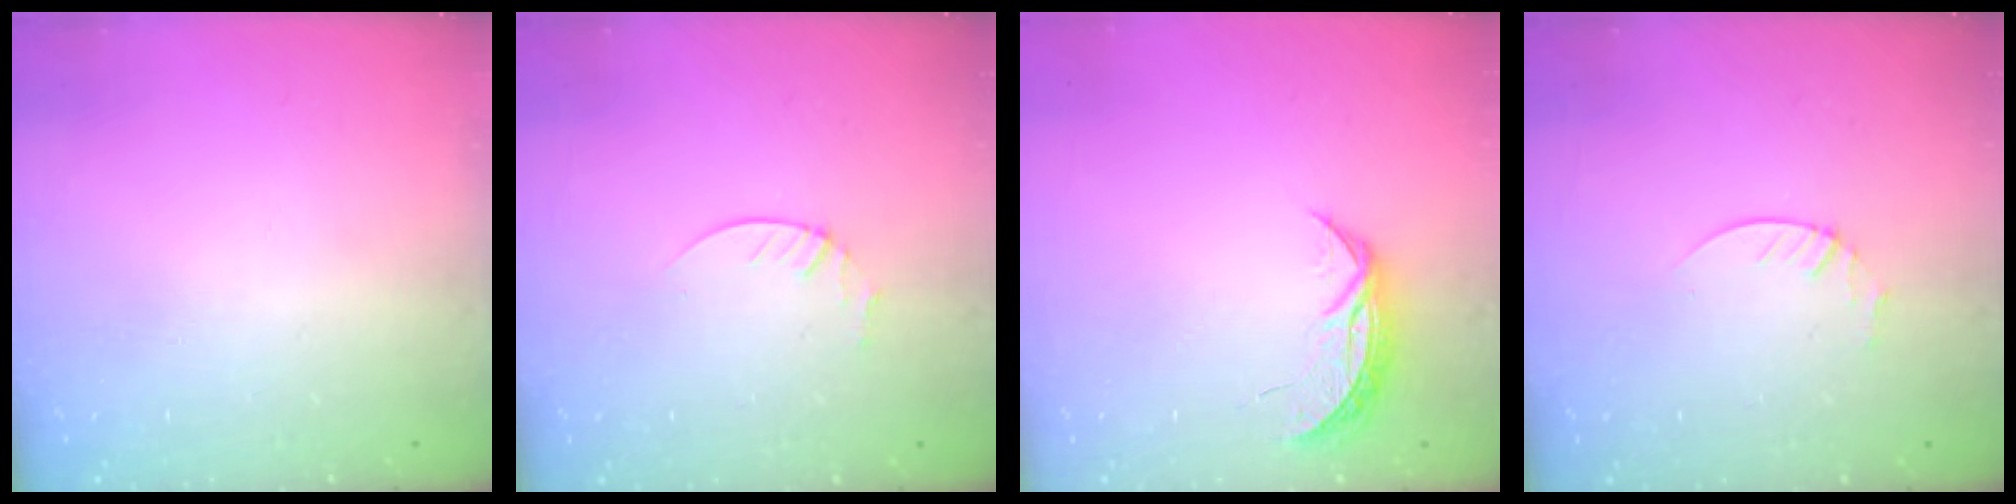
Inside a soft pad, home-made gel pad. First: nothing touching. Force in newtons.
{"total": 2.1, "press": 2.1, "slide": 0.2}
{"total": 5.8, "press": 5.8, "slide": 0.6}
{"total": 2.1, "press": 2.1, "slide": 0.2}